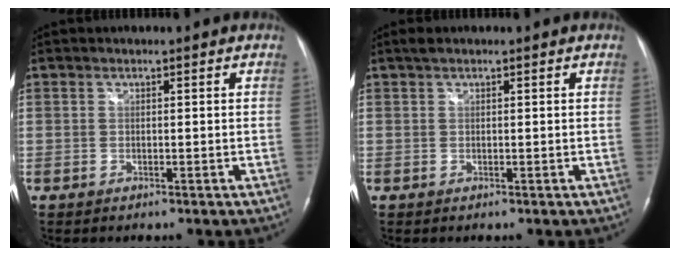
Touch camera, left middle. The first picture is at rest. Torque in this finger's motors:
{"motor_torque": [0.21, 0.11, -0.12, 0.00]}